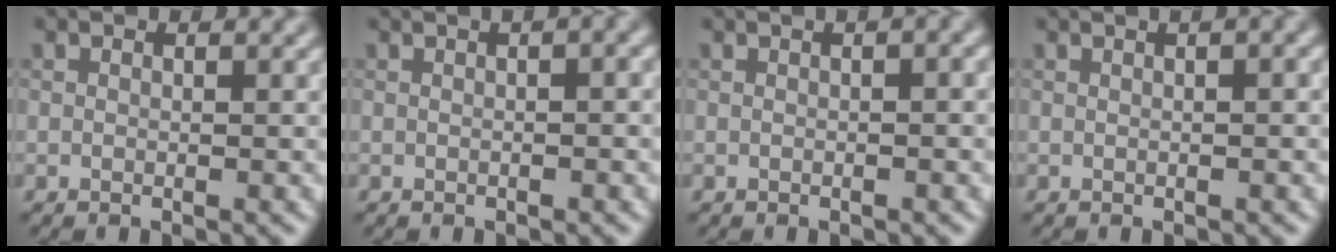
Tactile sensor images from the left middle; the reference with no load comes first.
{"total": 4.4, "force": [1.4, 1.9, 3.7], "torque": [-0.027, 0.031, -0.005]}
{"total": 3.1, "force": [1.0, 1.2, 2.7], "torque": [-0.020, 0.012, -0.001]}
{"total": 4.8, "force": [1.7, 2.3, 3.9], "torque": [-0.021, 0.033, -0.001]}